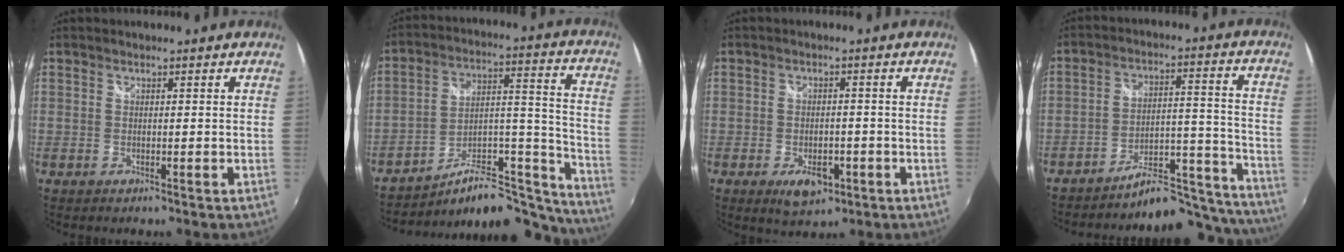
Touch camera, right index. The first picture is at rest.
{"total": 22.3, "force": [-19.3, 6.2, 9.3], "torque": [-0.089, 0.038, -0.271]}
{"total": 6.2, "force": [-2.8, 3.6, 4.3], "torque": [-0.081, -0.011, -0.038]}
{"total": 19.8, "force": [-19.0, 3.8, 4.3], "torque": [-0.037, 0.051, -0.253]}